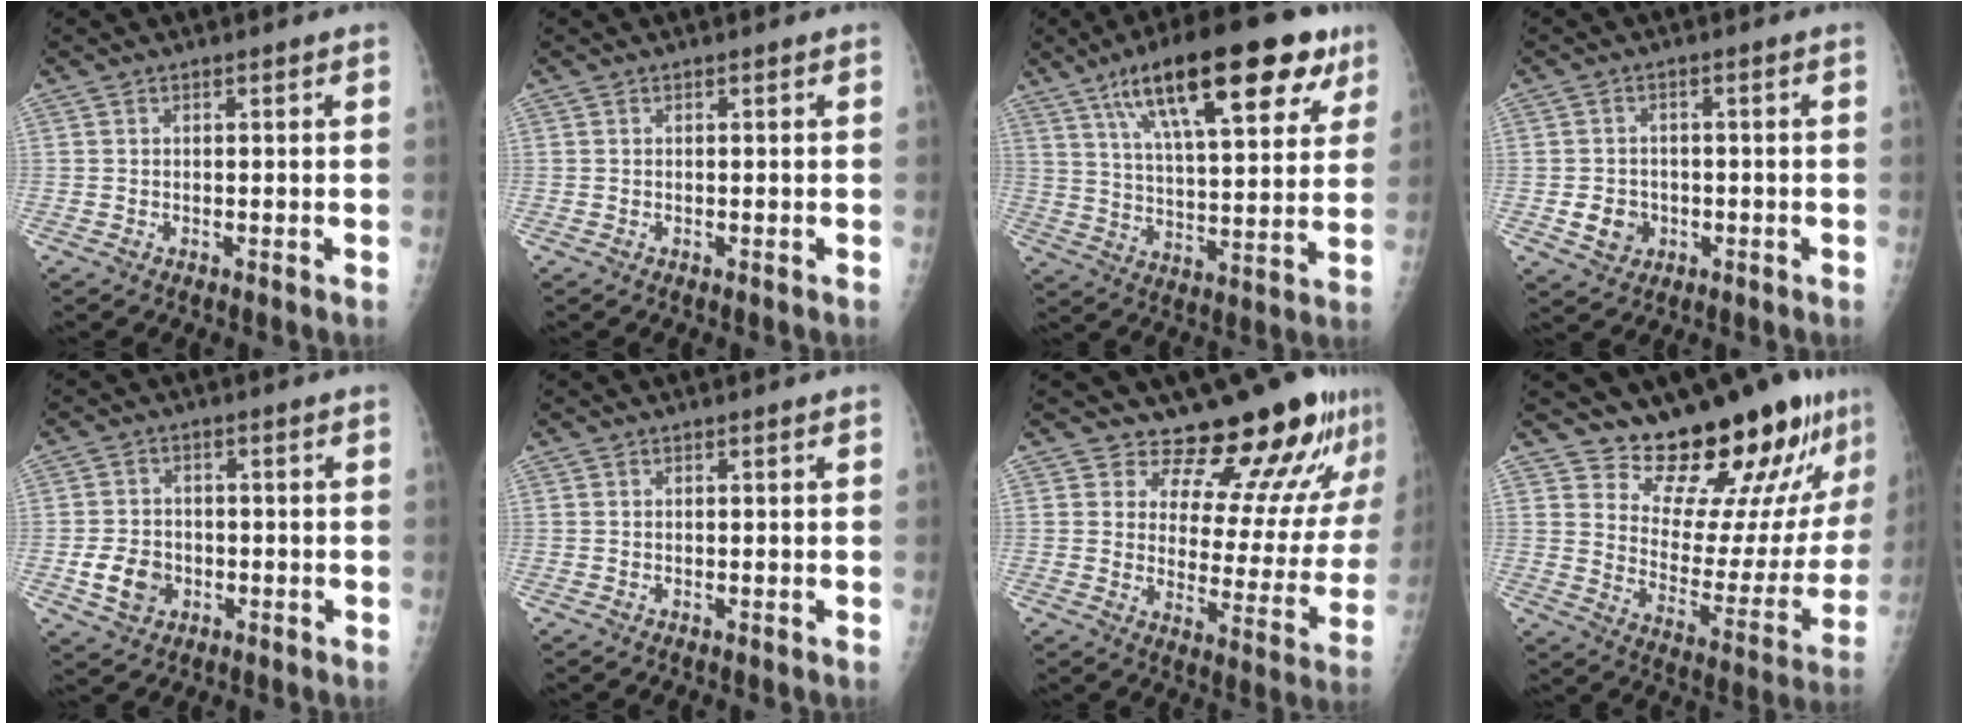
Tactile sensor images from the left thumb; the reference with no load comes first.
{"total": 0.0}
{"total": 25.0, "force": [13.6, 8.4, 19.2], "torque": [-0.269, -0.019, 0.214]}
{"total": 4.7, "force": [-1.2, 4.1, 1.9], "torque": [-0.015, 0.006, -0.013]}
{"total": 6.2, "force": [-1.8, 5.0, 3.2], "torque": [-0.044, 0.008, -0.028]}
{"total": 0.0}
{"total": 18.5, "force": [15.8, 6.7, 6.7], "torque": [-0.033, -0.113, 0.196]}
{"total": 20.1, "force": [17.2, 5.5, 8.9], "torque": [-0.085, -0.141, 0.245]}